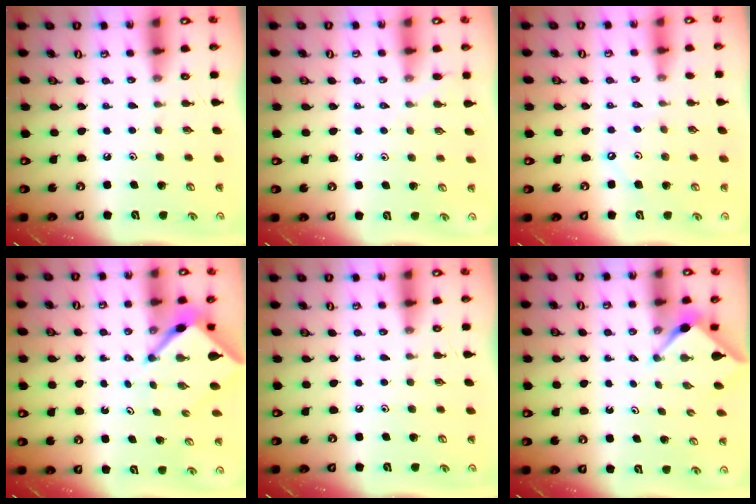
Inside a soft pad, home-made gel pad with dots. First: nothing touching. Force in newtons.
{"total": 4.0, "press": 4.0, "slide": 0.7}
{"total": 3.6, "press": 3.6, "slide": 0.6}
{"total": 4.3, "press": 4.3, "slide": 0.4}
{"total": 0.0}
{"total": 2.9, "press": 2.9, "slide": 0.4}